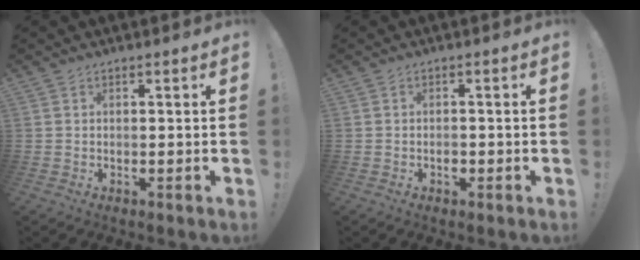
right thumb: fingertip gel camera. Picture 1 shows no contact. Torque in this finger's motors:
{"motor_torque": [0.40, 0.13, 0.23, -0.21, 0.00]}